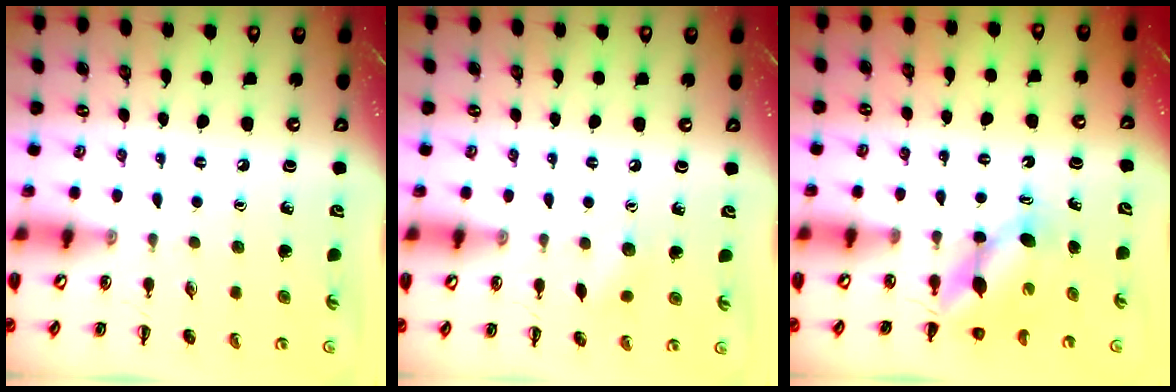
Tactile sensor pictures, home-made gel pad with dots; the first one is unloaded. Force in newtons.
{"total": 5.2, "press": 5.1, "slide": 1.4}
{"total": 5.7, "press": 5.7, "slide": 0.1}